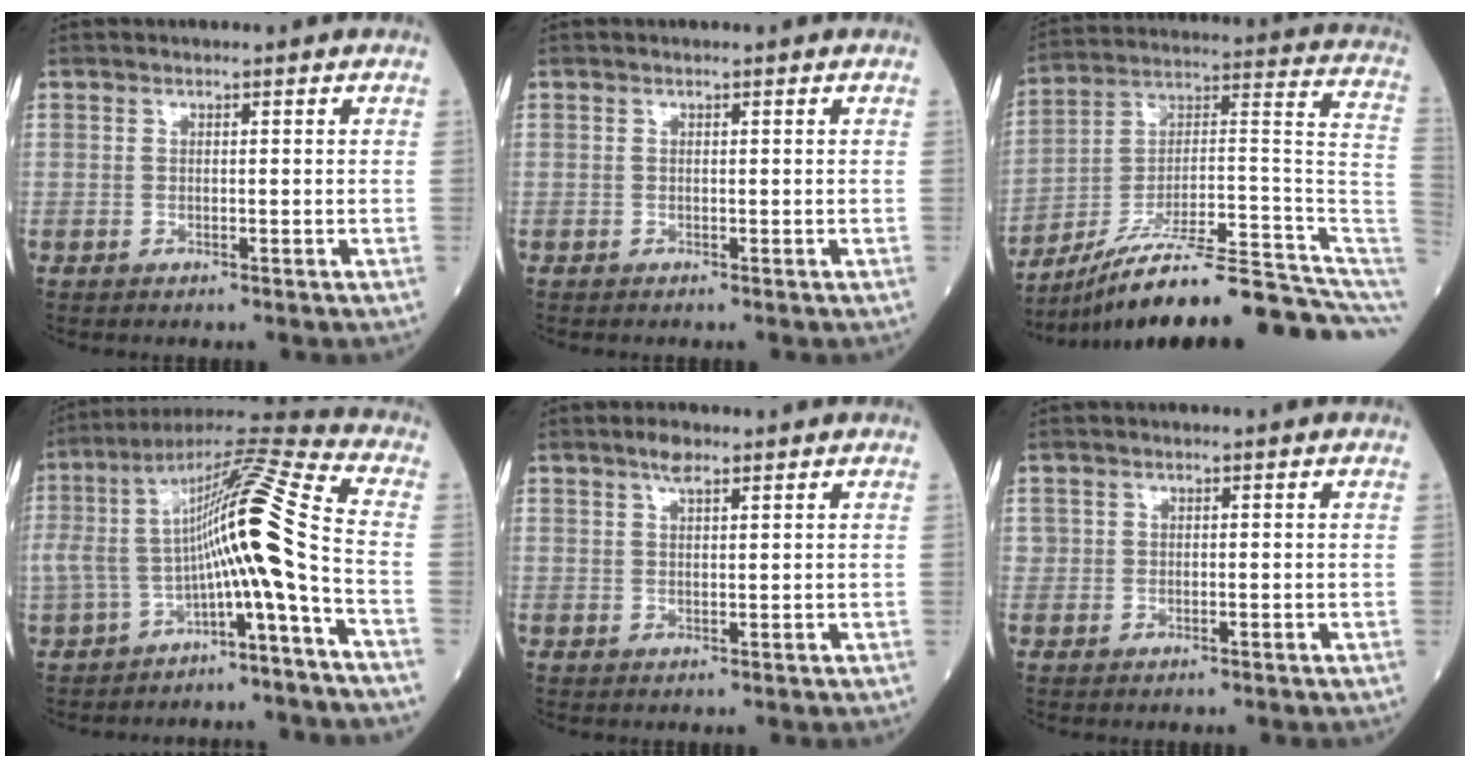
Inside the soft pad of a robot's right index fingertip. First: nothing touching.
{"total": 0.0}
{"total": 24.3, "force": [-19.6, 1.5, 14.3], "torque": [-0.130, 0.041, -0.300]}
{"total": 15.4, "force": [-2.8, 0.1, 15.1], "torque": [-0.280, 0.044, -0.053]}
{"total": 2.3, "force": [1.7, 0.5, 1.5], "torque": [-0.029, 0.005, 0.029]}
{"total": 0.8, "force": [0.0, 0.7, 0.4], "torque": [-0.008, 0.002, -0.001]}